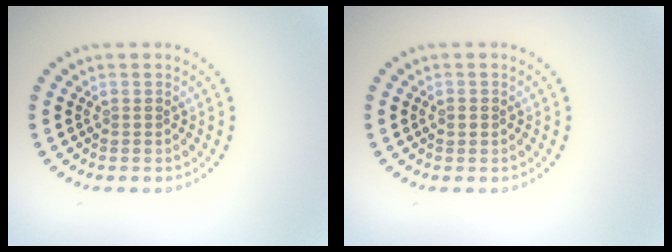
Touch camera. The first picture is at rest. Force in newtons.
{"total": 1.1, "press": 1.1, "slide": 0.2}